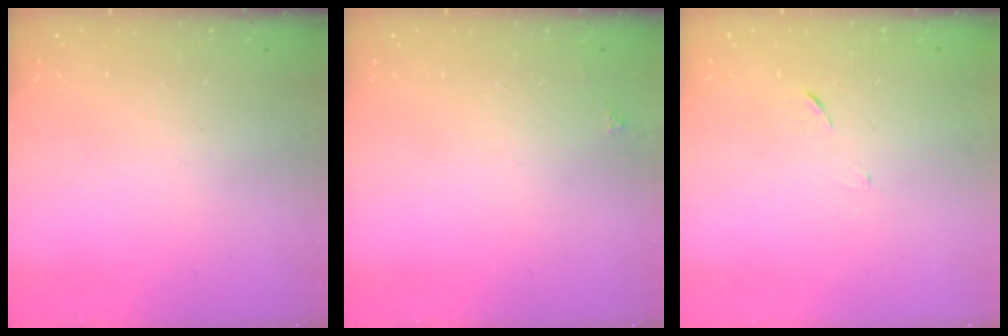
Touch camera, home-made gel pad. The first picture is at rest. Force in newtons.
{"total": 2.0, "press": 2.0, "slide": 0.3}
{"total": 5.0, "press": 4.9, "slide": 0.6}